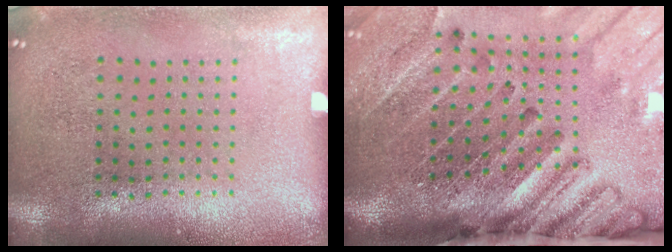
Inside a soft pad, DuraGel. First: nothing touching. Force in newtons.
{"total": 4.7, "press": 3.3, "slide": 3.3}